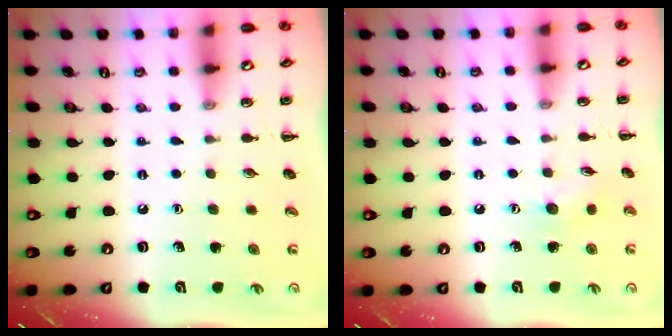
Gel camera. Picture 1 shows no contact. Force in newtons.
{"total": 6.1, "press": 6.0, "slide": 1.2}